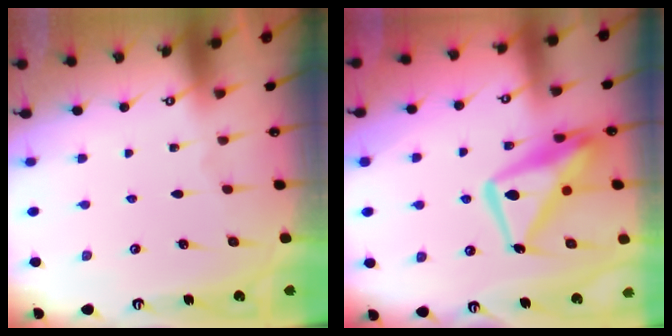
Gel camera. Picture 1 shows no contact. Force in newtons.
{"total": 14.9, "press": 14.8, "slide": 1.7}